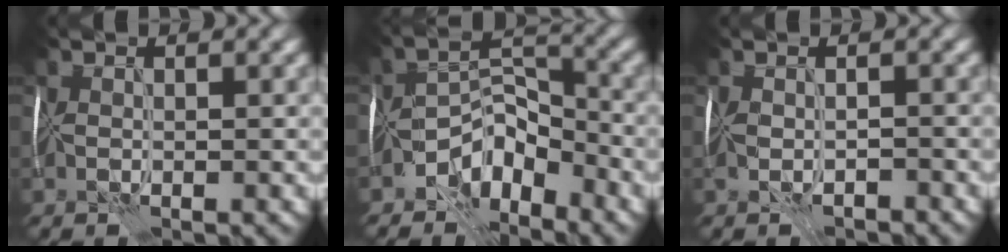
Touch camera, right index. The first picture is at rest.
{"total": 5.3, "force": [-3.9, 2.6, 2.4], "torque": [-0.022, 0.008, -0.082]}
{"total": 2.0, "force": [-1.5, 0.9, 1.0], "torque": [-0.019, -0.006, -0.030]}